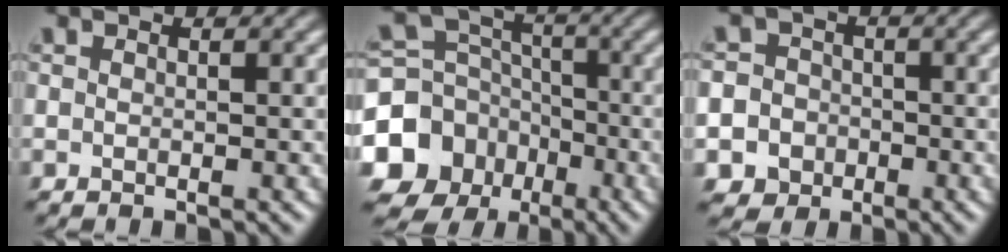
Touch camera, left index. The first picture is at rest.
{"total": 12.6, "force": [-6.0, 10.6, 3.1], "torque": [-0.082, -0.042, -0.129]}
{"total": 6.9, "force": [-3.2, 6.0, 1.0], "torque": [-0.007, -0.014, -0.081]}